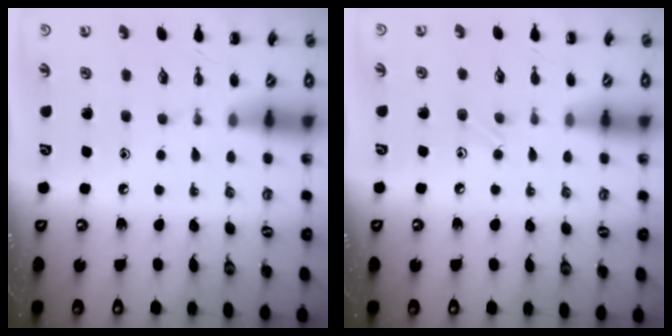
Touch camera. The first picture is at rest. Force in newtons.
{"total": 5.8, "press": 5.6, "slide": 1.6}